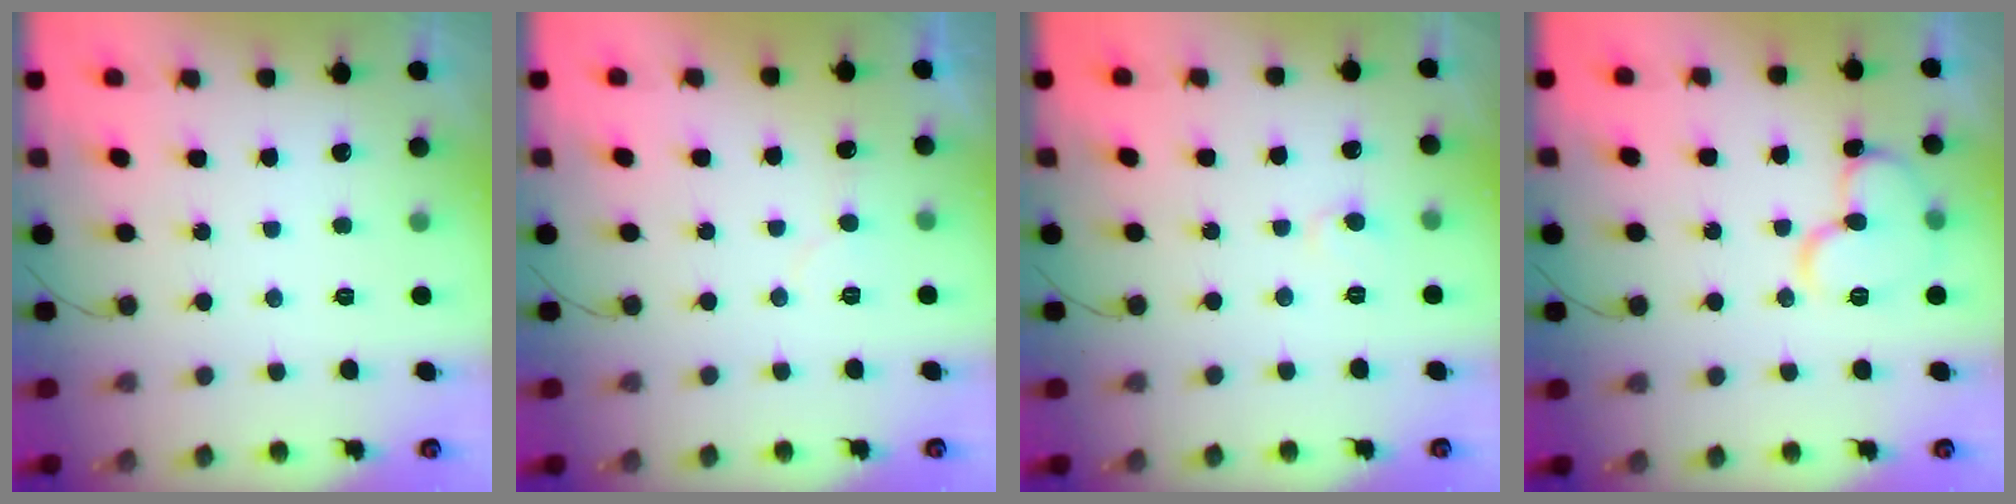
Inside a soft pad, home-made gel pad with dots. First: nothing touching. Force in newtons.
{"total": 4.7, "press": 4.7, "slide": 0.3}
{"total": 4.8, "press": 4.8, "slide": 0.5}
{"total": 11.3, "press": 11.1, "slide": 1.6}